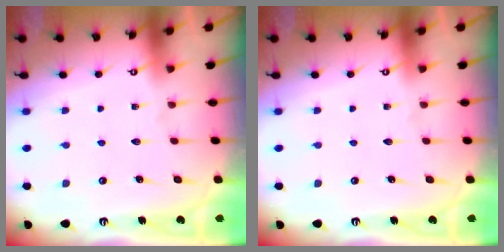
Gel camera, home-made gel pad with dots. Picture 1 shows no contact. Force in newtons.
{"total": 0.0}